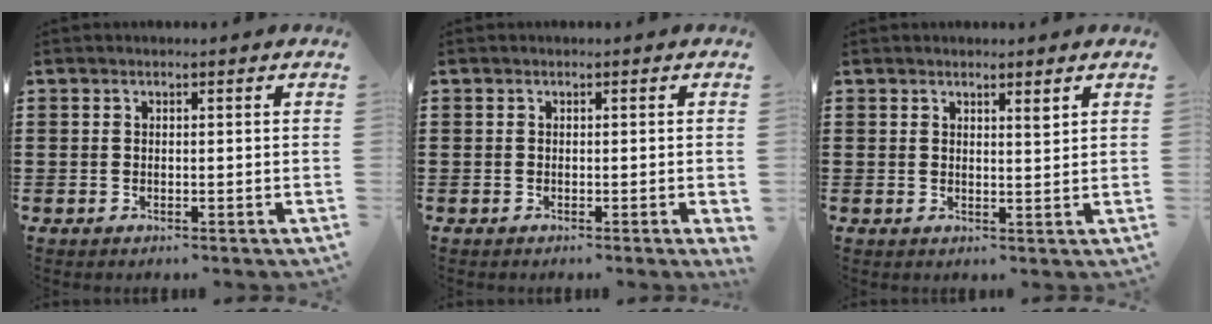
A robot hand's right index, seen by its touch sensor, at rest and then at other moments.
{"total": 0.7, "force": [-0.2, -0.1, 0.7], "torque": [-0.011, -0.005, -0.003]}
{"total": 1.7, "force": [1.4, 0.1, 0.9], "torque": [-0.011, -0.004, 0.023]}